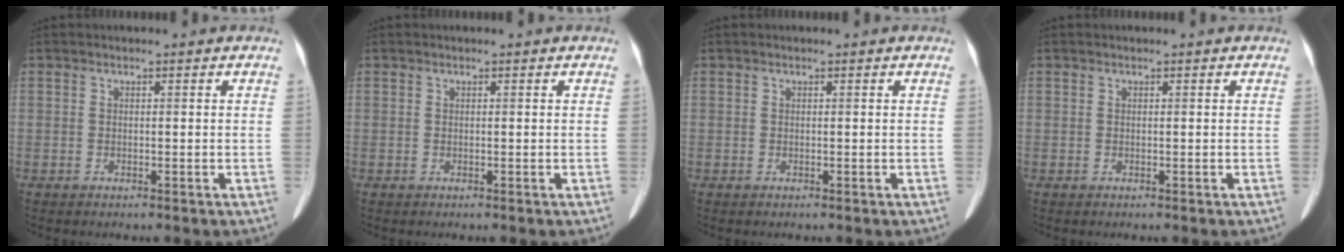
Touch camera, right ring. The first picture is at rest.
{"total": 0.0}
{"total": 0.0}
{"total": 0.0}